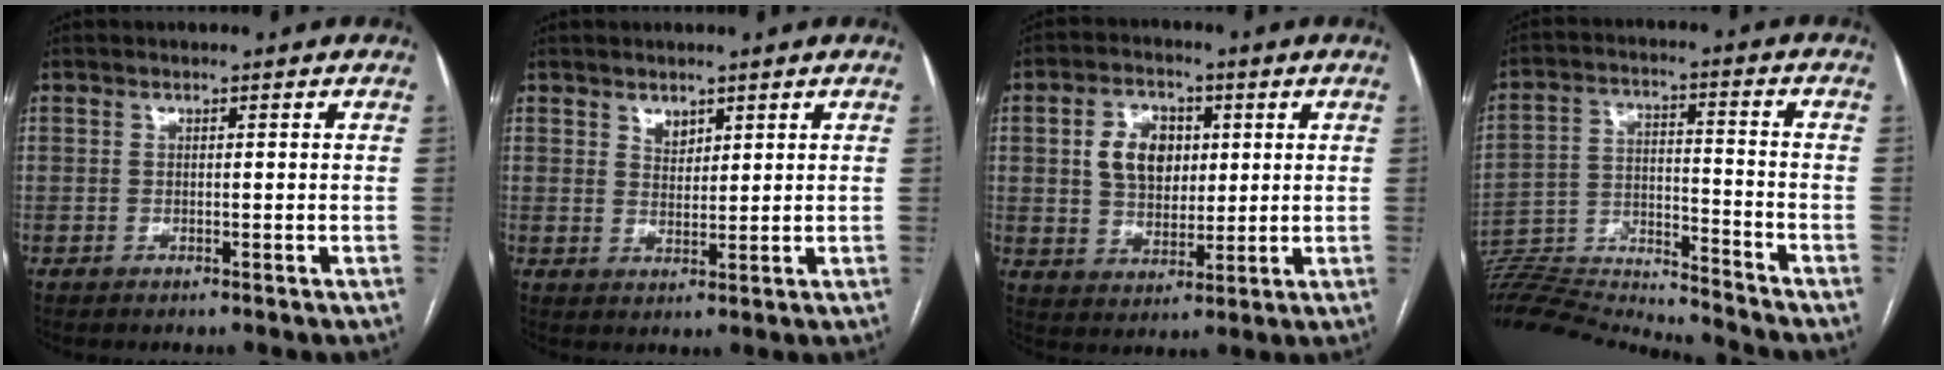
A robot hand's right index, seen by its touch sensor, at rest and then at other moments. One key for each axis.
{"total": 2.5, "fx": 1.7, "fy": 1.4, "fz": 1.0, "tx": -0.019, "ty": -0.002, "tz": 0.035}
{"total": 8.6, "fx": 2.1, "fy": 6.0, "fz": 5.8, "tx": -0.115, "ty": 0.017, "tz": 0.044}
{"total": 18.8, "fx": -18.4, "fy": -1.0, "fz": 4.1, "tx": -0.087, "ty": 0.009, "tz": -0.299}